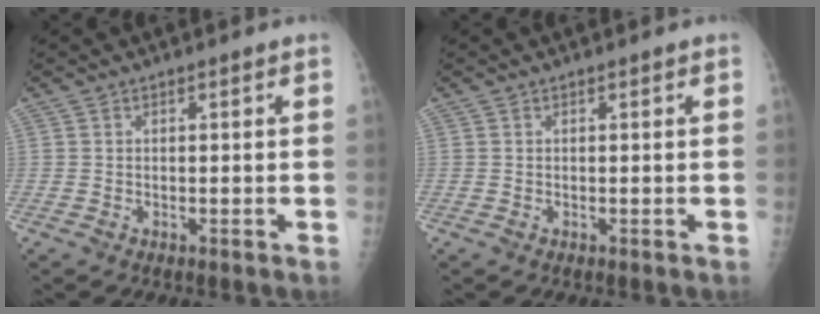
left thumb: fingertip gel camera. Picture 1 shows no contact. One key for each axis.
{"total": 0.0}